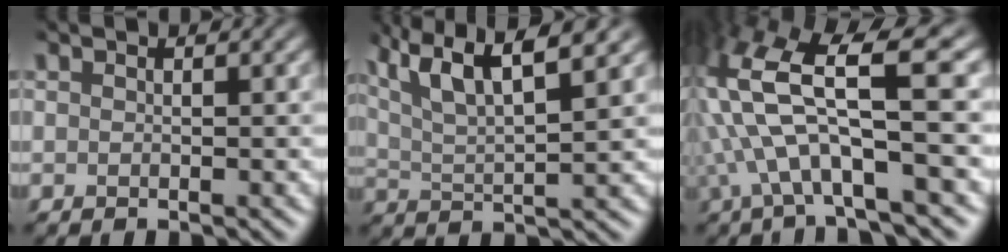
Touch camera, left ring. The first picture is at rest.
{"total": 8.6, "force": [5.2, 2.5, 6.4], "torque": [-0.111, 0.022, 0.079]}
{"total": 10.3, "force": [0.4, 2.8, 9.9], "torque": [-0.198, 0.015, 0.005]}